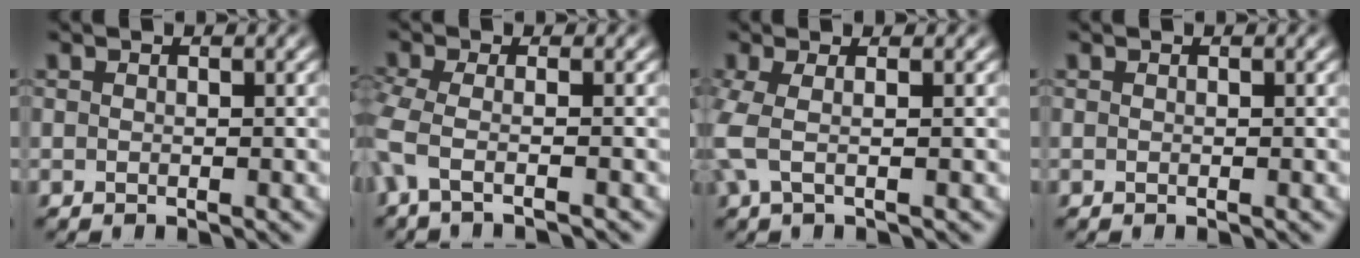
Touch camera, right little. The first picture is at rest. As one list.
[{"total": 2.8, "force": [-0.9, 1.2, 2.3], "torque": [-0.075, -0.013, -0.009]}, {"total": 2.9, "force": [0.0, 1.3, 2.5], "torque": [-0.077, -0.009, 0.004]}, {"total": 0.0}]